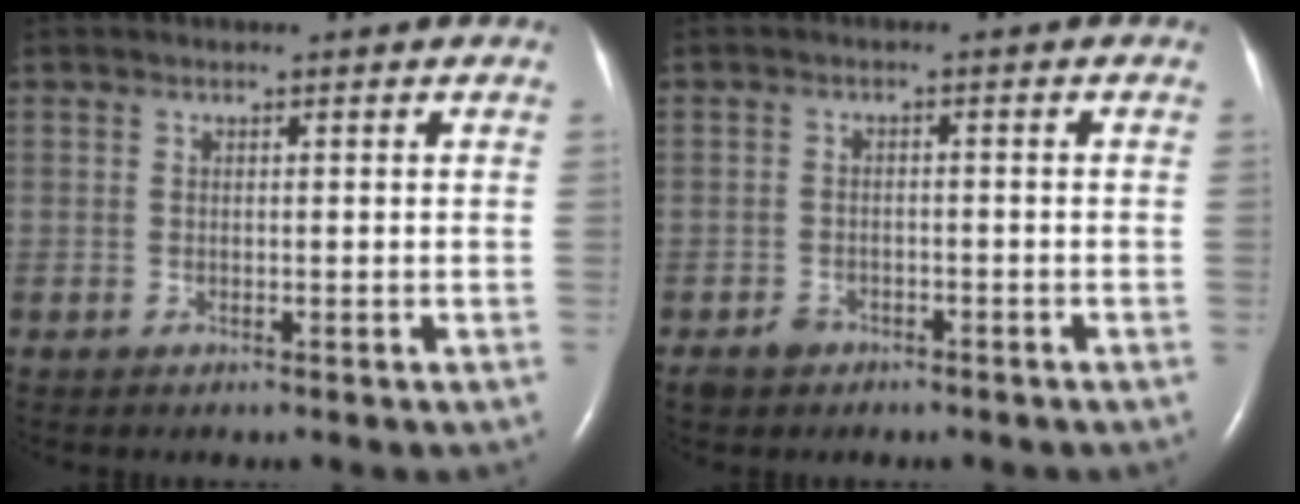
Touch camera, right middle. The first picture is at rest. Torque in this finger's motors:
{"motor_torque": [-0.18, -0.02, 0.04, 0.01]}